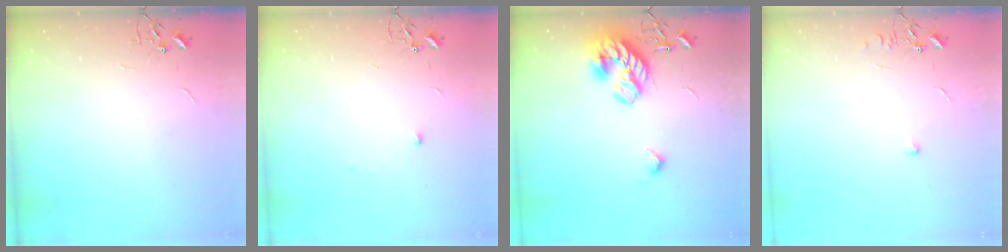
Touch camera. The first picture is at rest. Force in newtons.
{"total": 3.9, "press": 3.8, "slide": 0.8}
{"total": 17.8, "press": 17.8, "slide": 0.7}
{"total": 6.2, "press": 6.2, "slide": 0.8}